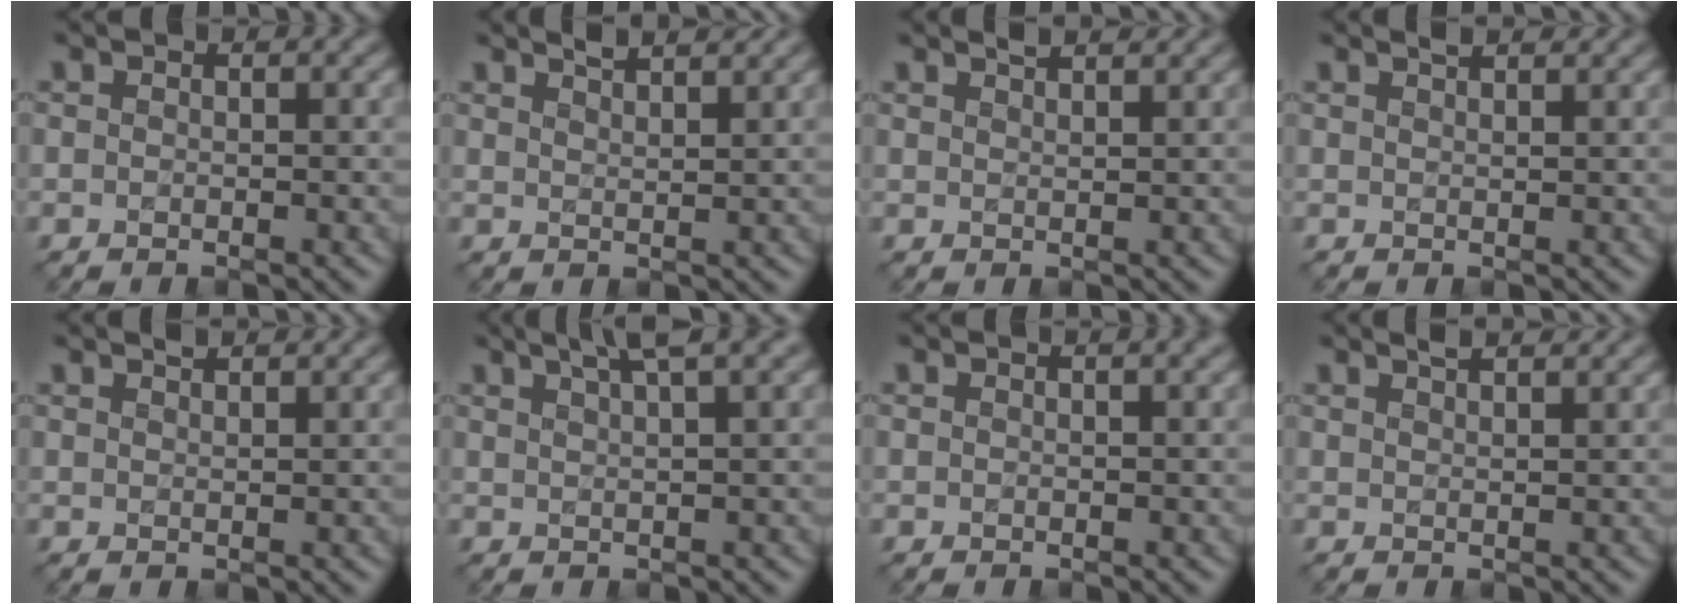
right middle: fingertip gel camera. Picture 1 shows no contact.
{"total": 2.9, "force": [2.5, 0.7, 1.4], "torque": [-0.001, 0.012, 0.023]}
{"total": 2.5, "force": [2.1, 0.7, 1.2], "torque": [0.001, 0.009, 0.014]}
{"total": 2.1, "force": [1.7, 0.6, 1.0], "torque": [-0.001, 0.007, 0.010]}
{"total": 1.4, "force": [1.3, 0.2, 0.5], "torque": [-0.005, 0.001, 0.016]}
{"total": 4.1, "force": [2.9, 0.6, 2.9], "torque": [-0.030, 0.013, 0.041]}
{"total": 1.3, "force": [0.7, 0.4, 1.0], "torque": [-0.009, 0.007, 0.007]}
{"total": 2.8, "force": [2.2, 0.9, 1.5], "torque": [0.002, 0.013, 0.010]}